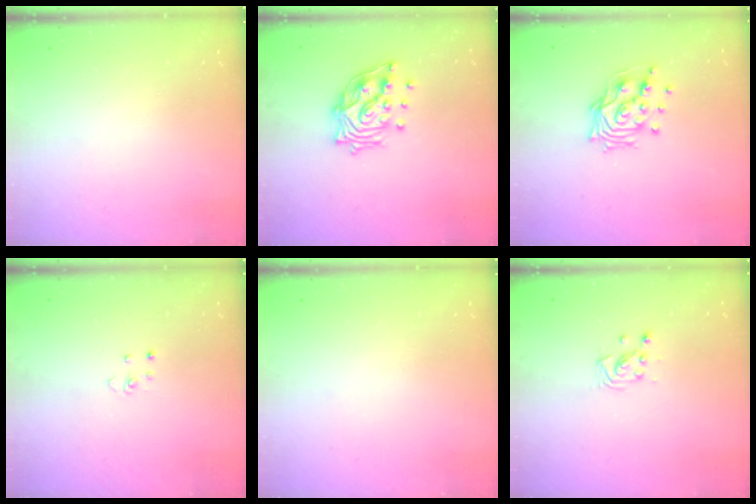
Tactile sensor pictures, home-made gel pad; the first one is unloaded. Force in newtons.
{"total": 13.9, "press": 13.8, "slide": 1.4}
{"total": 12.5, "press": 12.4, "slide": 1.5}
{"total": 2.7, "press": 2.7, "slide": 0.3}
{"total": 0.0}
{"total": 3.0, "press": 2.9, "slide": 0.5}